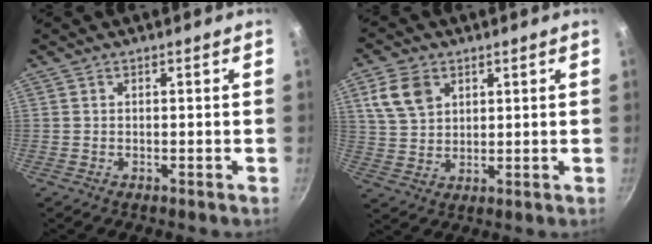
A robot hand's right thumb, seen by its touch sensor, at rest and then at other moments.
{"total": 8.2, "force": [3.5, 5.8, 4.6], "torque": [-0.072, -0.005, 0.071]}